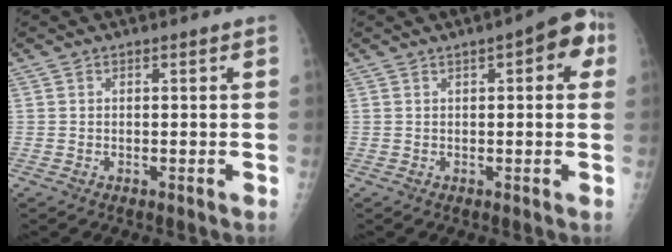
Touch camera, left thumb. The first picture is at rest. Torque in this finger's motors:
{"motor_torque": [0.03, 0.38, -0.07, -0.08, 0.11]}